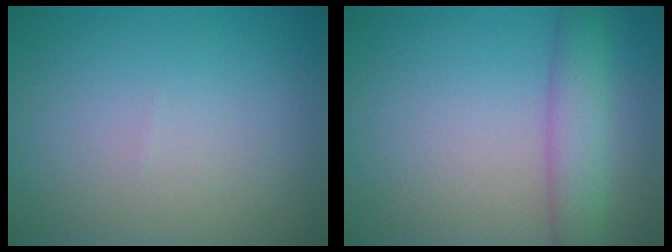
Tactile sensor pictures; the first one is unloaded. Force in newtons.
{"total": 3.7, "press": 3.6, "slide": 0.4}